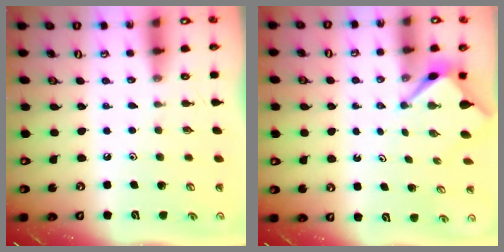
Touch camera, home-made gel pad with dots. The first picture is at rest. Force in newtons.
{"total": 3.2, "press": 3.2, "slide": 0.2}